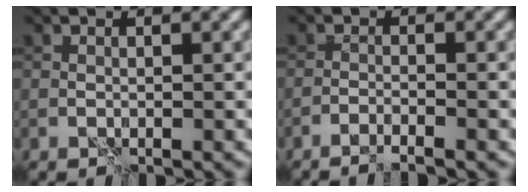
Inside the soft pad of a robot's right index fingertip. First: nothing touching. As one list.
[{"total": 2.1, "force": [-1.6, 0.2, 1.3], "torque": [-0.026, 0.002, -0.037]}]